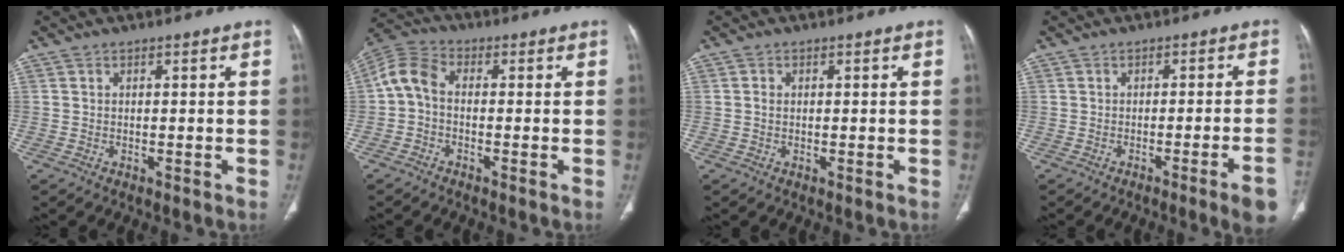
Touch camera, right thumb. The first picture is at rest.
{"total": 5.9, "force": [-0.7, 3.6, 4.7], "torque": [-0.096, 0.018, -0.031]}
{"total": 0.6, "force": [0.0, 0.4, 0.4], "torque": [-0.011, 0.001, -0.002]}
{"total": 6.7, "force": [-3.6, -0.3, 5.6], "torque": [-0.077, 0.010, -0.050]}